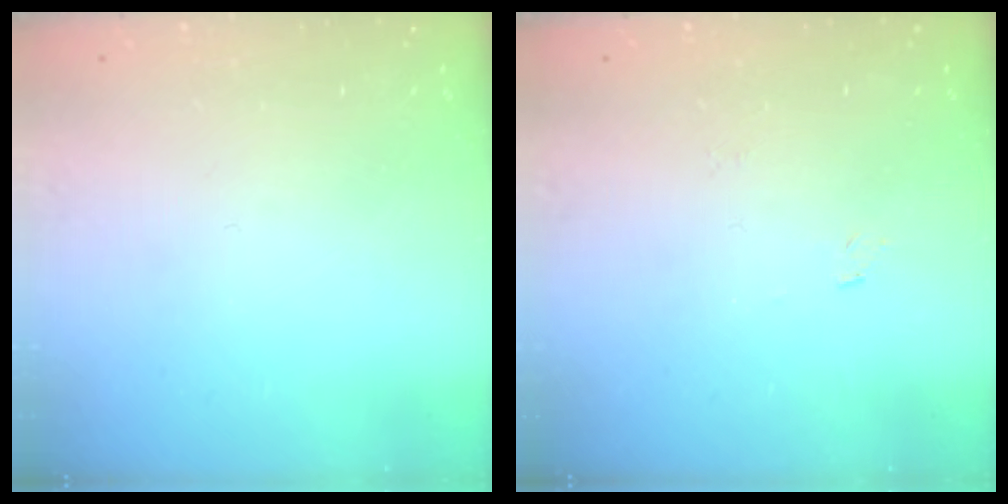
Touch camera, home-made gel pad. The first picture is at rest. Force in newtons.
{"total": 4.1, "press": 4.1, "slide": 0.4}